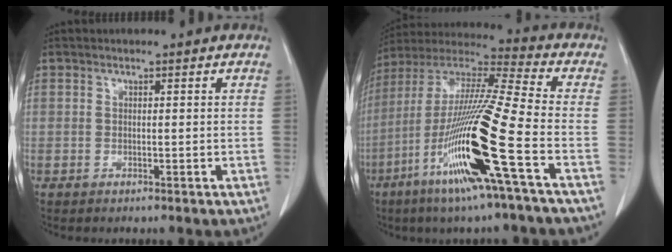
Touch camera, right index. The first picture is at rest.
{"total": 20.7, "force": [-7.7, -0.7, 19.2], "torque": [-0.401, -0.032, -0.157]}